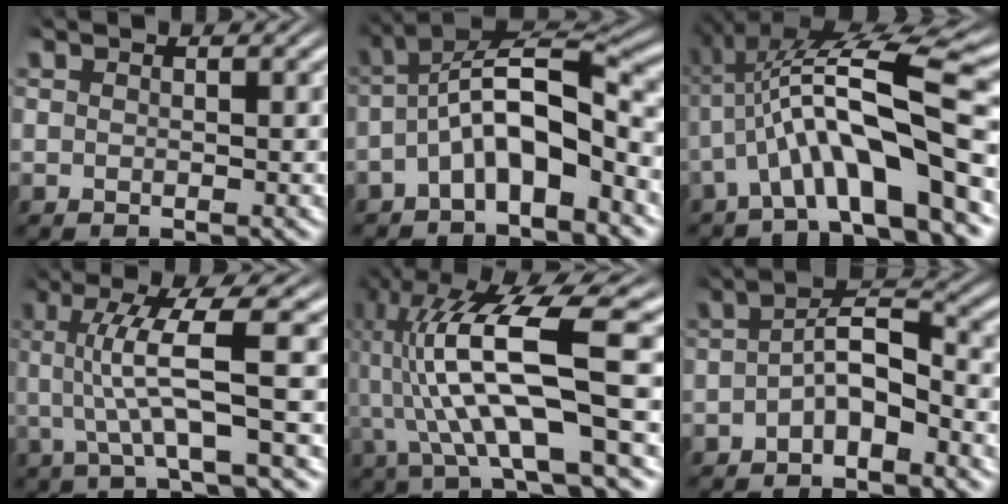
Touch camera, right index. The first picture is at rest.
{"total": 7.5, "force": [-2.0, 4.5, 5.6], "torque": [-0.110, -0.025, -0.025]}
{"total": 9.7, "force": [0.6, 3.7, 8.9], "torque": [-0.153, 0.010, 0.008]}
{"total": 6.1, "force": [1.0, 0.9, 5.9], "torque": [-0.107, 0.004, 0.015]}
{"total": 10.5, "force": [1.7, 4.5, 9.3], "torque": [-0.180, -0.001, 0.024]}
{"total": 4.0, "force": [-1.3, 2.2, 3.1], "torque": [-0.049, -0.011, -0.024]}